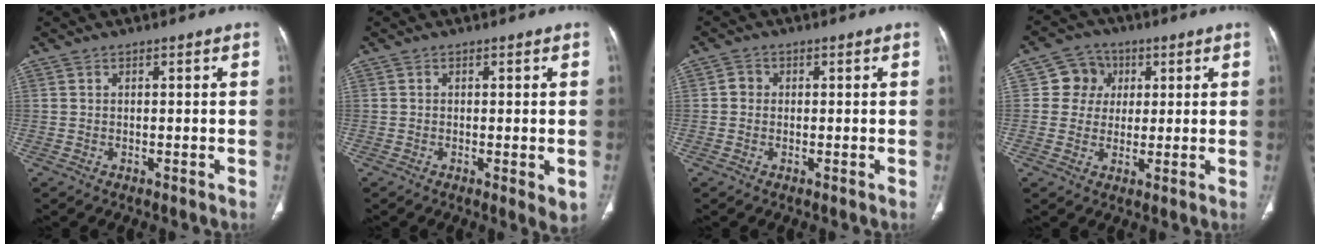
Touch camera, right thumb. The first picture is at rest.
{"total": 3.0, "force": [-0.6, 0.8, 2.8], "torque": [-0.040, -0.010, -0.012]}
{"total": 1.7, "force": [0.0, 1.6, 0.7], "torque": [-0.003, 0.004, -0.005]}
{"total": 6.6, "force": [1.5, 6.3, 1.5], "torque": [0.012, 0.006, 0.019]}